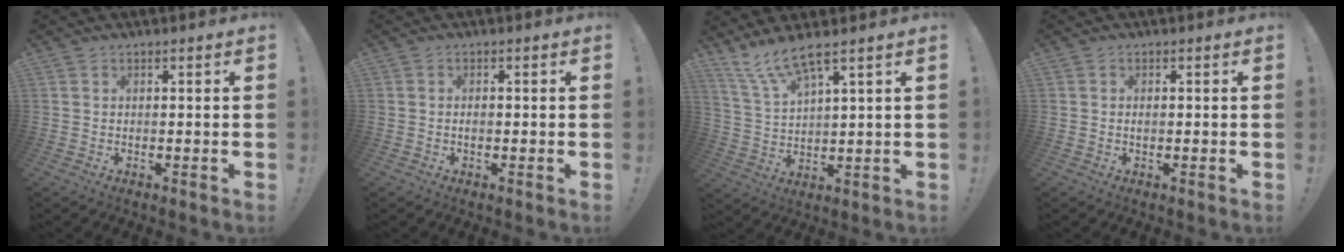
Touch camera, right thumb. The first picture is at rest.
{"total": 0.9, "force": [-0.4, 0.5, 0.6], "torque": [-0.015, 0.003, -0.007]}
{"total": 9.0, "force": [7.0, 1.4, 5.6], "torque": [-0.112, -0.033, 0.128]}
{"total": 0.6, "force": [-0.1, 0.3, 0.5], "torque": [-0.013, 0.003, -0.002]}